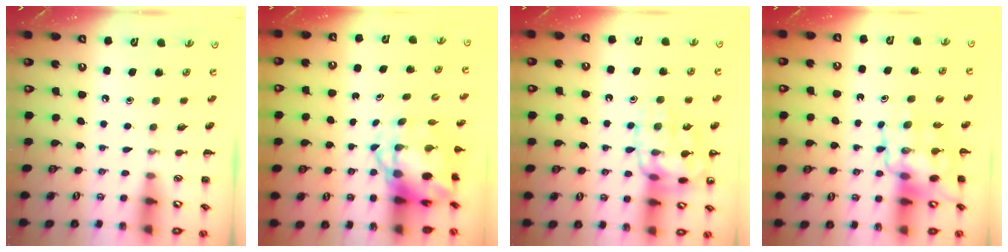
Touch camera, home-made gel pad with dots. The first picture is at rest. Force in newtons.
{"total": 6.3, "press": 6.1, "slide": 1.7}
{"total": 15.8, "press": 15.7, "slide": 0.6}
{"total": 11.0, "press": 10.7, "slide": 2.7}